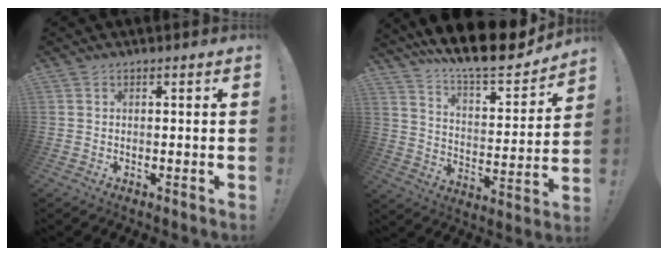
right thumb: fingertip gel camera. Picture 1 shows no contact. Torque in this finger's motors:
{"motor_torque": [1.07, 1.70, 1.12, 1.13, 0.03]}